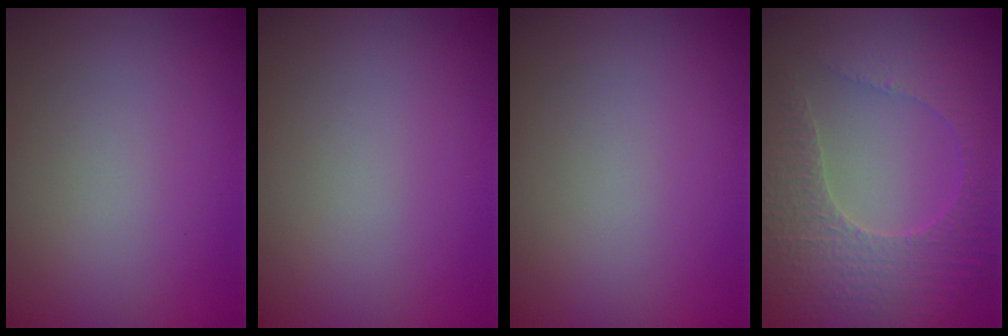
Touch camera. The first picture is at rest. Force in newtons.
{"total": 0.0}
{"total": 0.0}
{"total": 4.7, "press": 3.3, "slide": 3.3}